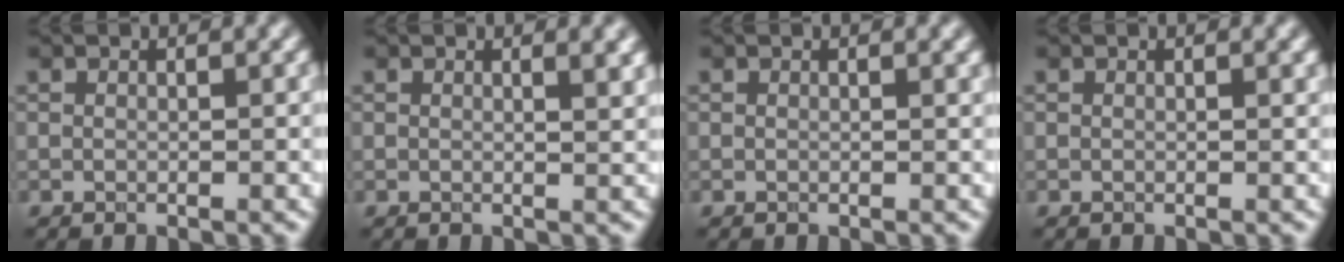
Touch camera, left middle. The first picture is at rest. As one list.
[{"total": 2.2, "force": [1.1, 0.8, 1.7], "torque": [-0.010, 0.002, 0.013]}, {"total": 0.6, "force": [0.3, 0.1, 0.5], "torque": [-0.004, 0.003, 0.004]}, {"total": 0.5, "force": [0.3, 0.1, 0.5], "torque": [-0.004, 0.002, 0.003]}]